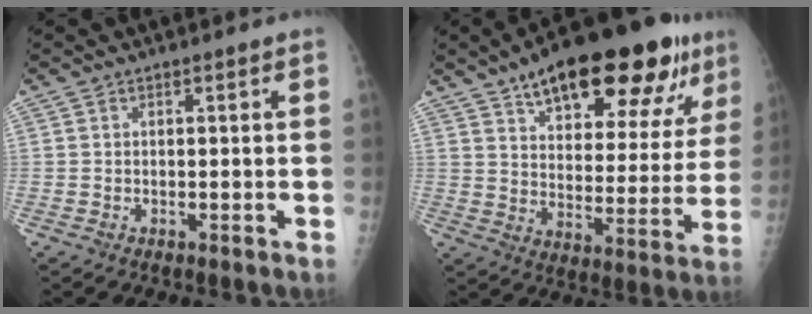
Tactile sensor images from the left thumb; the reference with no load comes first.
{"total": 25.7, "force": [15.6, 10.3, 17.7], "torque": [-0.218, -0.029, 0.226]}